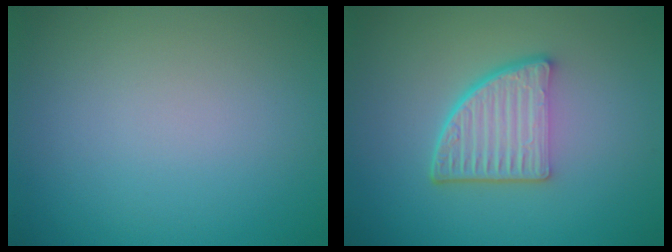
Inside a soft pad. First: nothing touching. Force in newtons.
{"total": 5.3, "press": 3.6, "slide": 3.9}